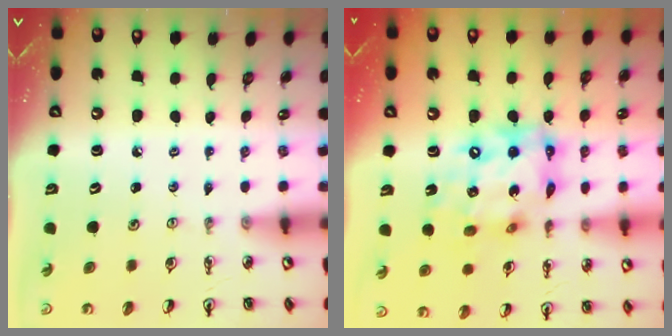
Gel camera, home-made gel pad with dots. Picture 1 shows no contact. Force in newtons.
{"total": 17.2, "press": 17.1, "slide": 1.4}